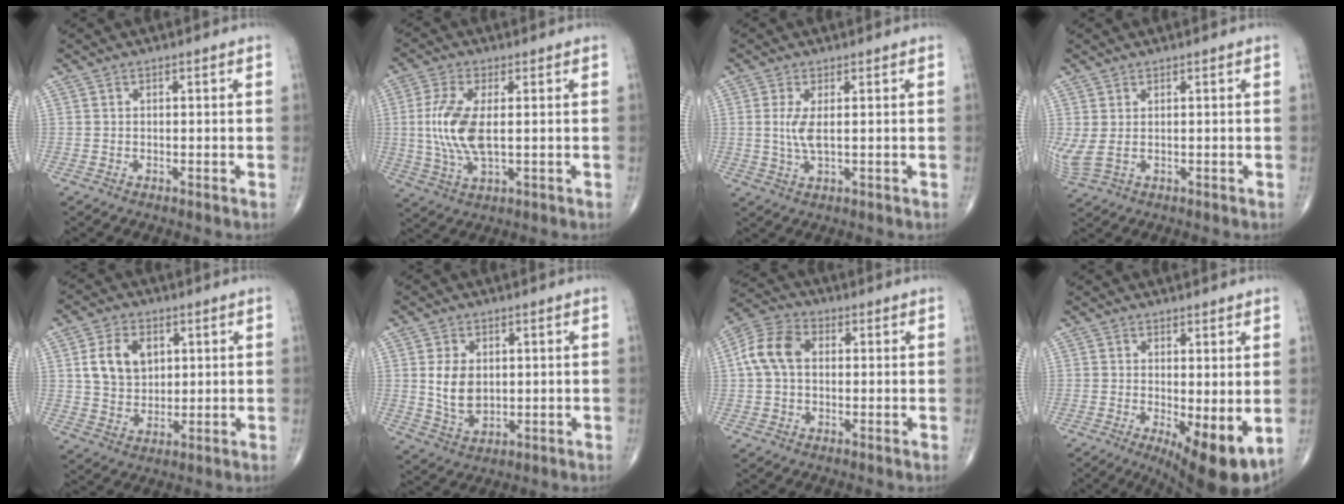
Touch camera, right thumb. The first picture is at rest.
{"total": 10.3, "force": [0.5, 4.2, 9.4], "torque": [-0.216, -0.007, 0.014]}
{"total": 4.2, "force": [0.5, 1.2, 3.9], "torque": [-0.096, -0.008, 0.013]}
{"total": 4.2, "force": [0.3, 2.0, 3.6], "torque": [-0.104, 0.004, 0.017]}
{"total": 9.2, "force": [2.6, 6.7, 5.8], "torque": [-0.085, -0.008, 0.051]}
{"total": 7.1, "force": [0.9, 4.8, 5.1], "torque": [-0.082, -0.012, 0.027]}
{"total": 8.5, "force": [0.9, 5.9, 6.0], "torque": [-0.124, 0.027, 0.009]}
{"total": 9.7, "force": [-1.9, 3.1, 9.0], "torque": [-0.129, -0.024, -0.019]}